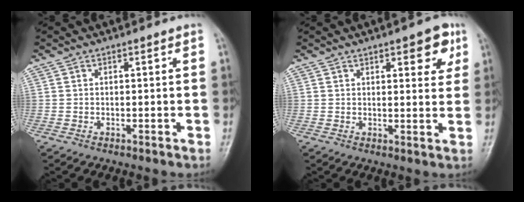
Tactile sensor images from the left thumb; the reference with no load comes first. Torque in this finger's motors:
{"motor_torque": [0.17, 0.17, -0.15, 0.03, 0.10]}